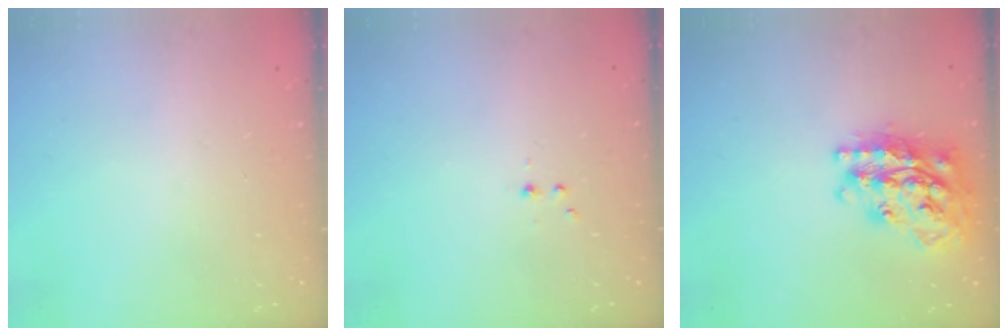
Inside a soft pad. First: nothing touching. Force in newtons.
{"total": 2.2, "press": 1.9, "slide": 1.2}
{"total": 22.9, "press": 22.9, "slide": 1.8}